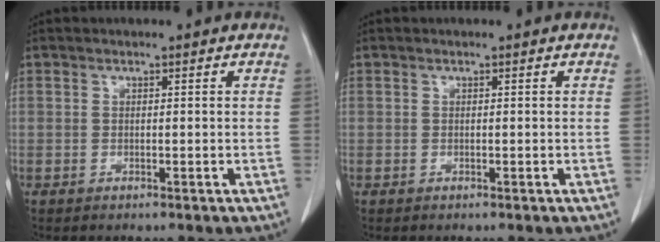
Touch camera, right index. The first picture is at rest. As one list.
[{"total": 0.0}]